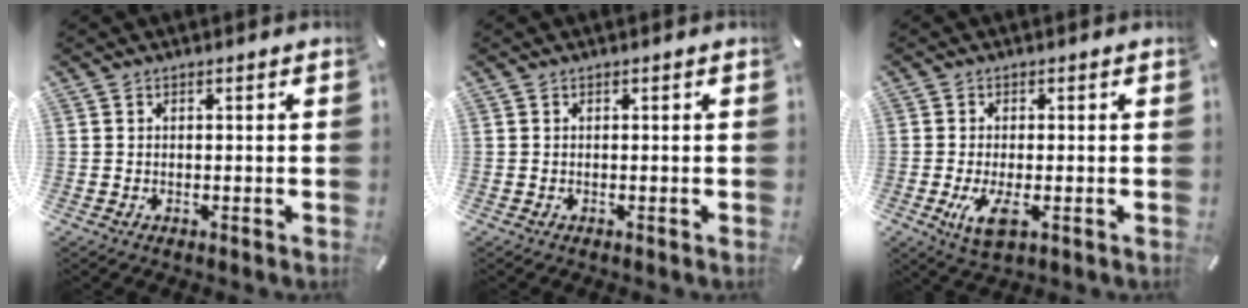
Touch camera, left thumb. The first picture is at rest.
{"total": 0.0}
{"total": 6.0, "force": [-1.5, 2.4, 5.3], "torque": [-0.117, -0.021, -0.030]}